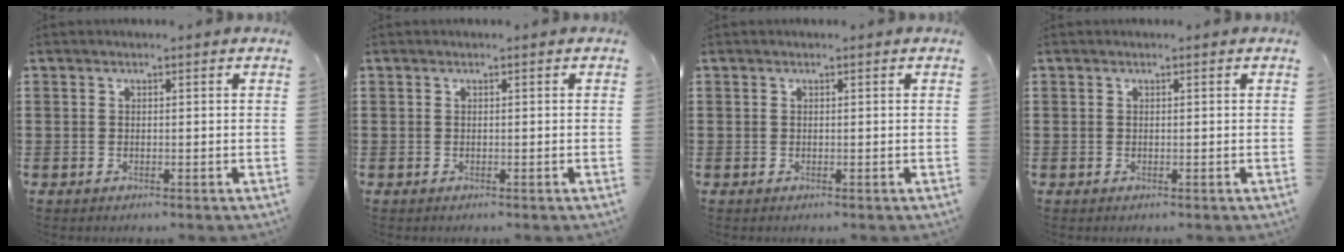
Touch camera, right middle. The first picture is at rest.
{"total": 0.0}
{"total": 0.0}
{"total": 0.0}